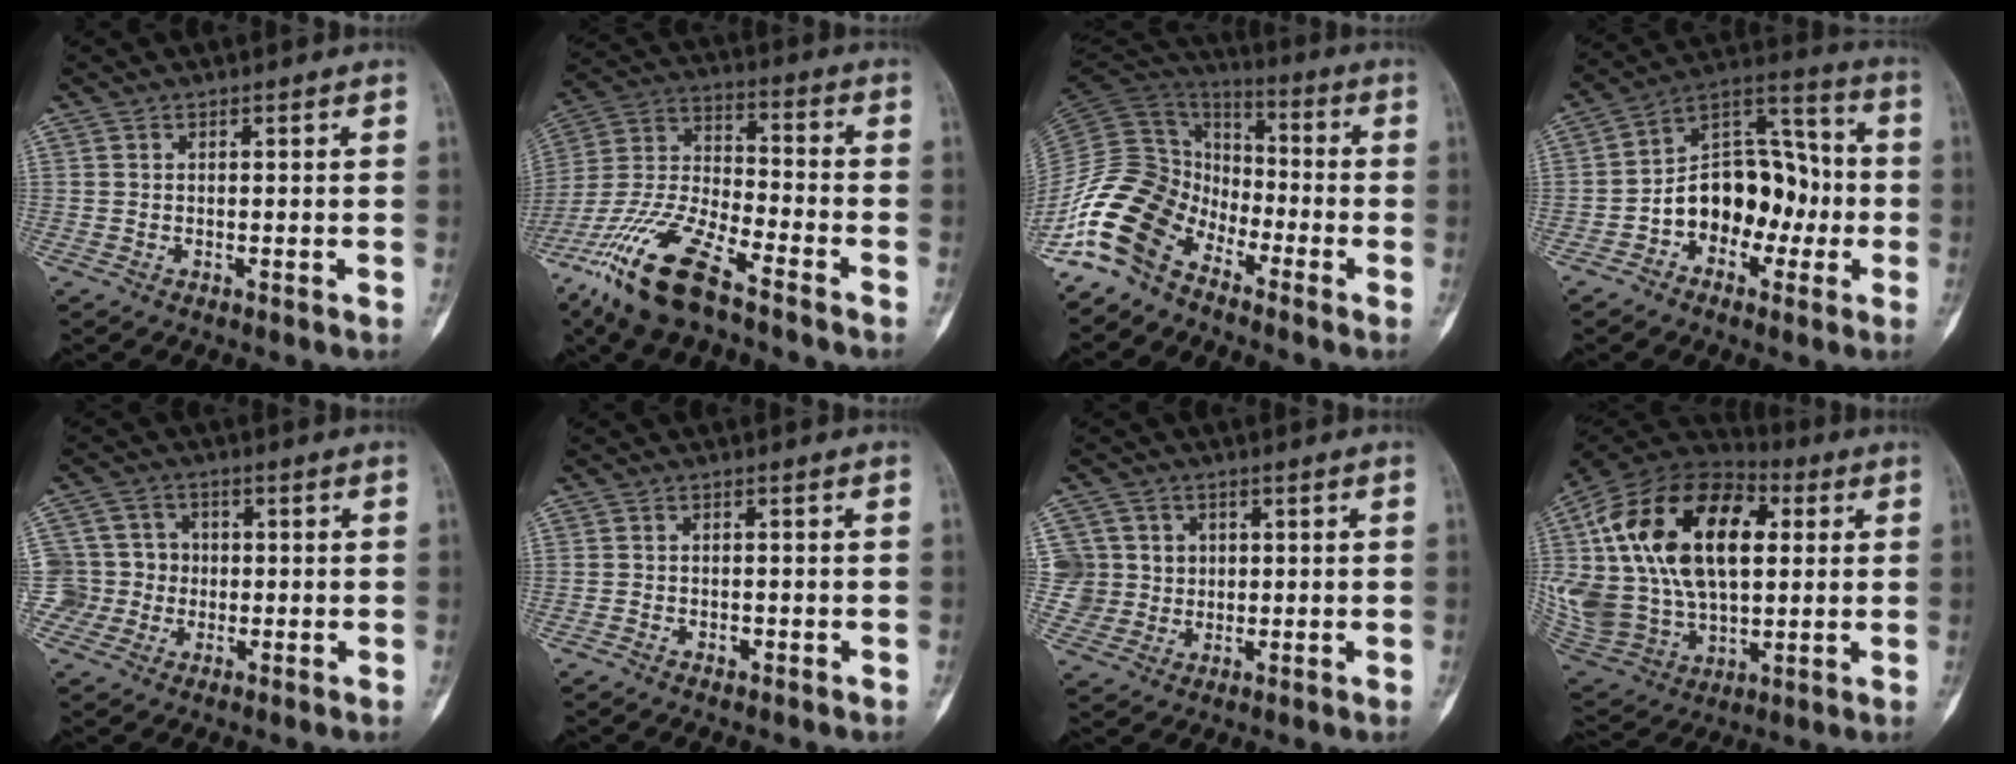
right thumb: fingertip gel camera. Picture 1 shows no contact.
{"total": 18.1, "force": [-11.9, 5.5, 12.5], "torque": [-0.274, 0.042, -0.230]}
{"total": 15.3, "force": [-9.8, 9.4, 7.1], "torque": [-0.134, 0.083, -0.201]}
{"total": 15.7, "force": [-3.6, 10.8, 10.9], "torque": [-0.130, 0.058, -0.066]}
{"total": 7.2, "force": [-1.0, 7.1, 0.5], "torque": [0.023, 0.020, -0.024]}
{"total": 1.3, "force": [-0.6, 0.9, 0.6], "torque": [-0.009, 0.006, -0.010]}
{"total": 7.6, "force": [1.4, 7.5, 0.9], "torque": [0.018, 0.008, 0.027]}
{"total": 34.8, "force": [7.2, 21.5, 26.4], "torque": [-0.537, 0.034, 0.143]}